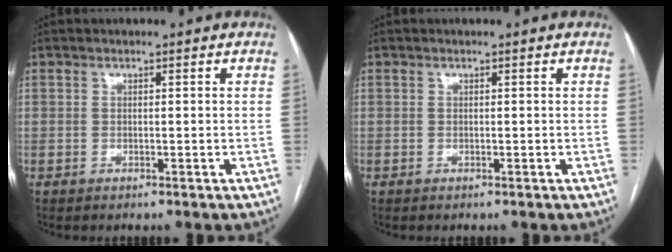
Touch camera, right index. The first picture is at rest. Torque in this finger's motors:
{"motor_torque": [0.01, -0.01, 0.00, 0.00]}